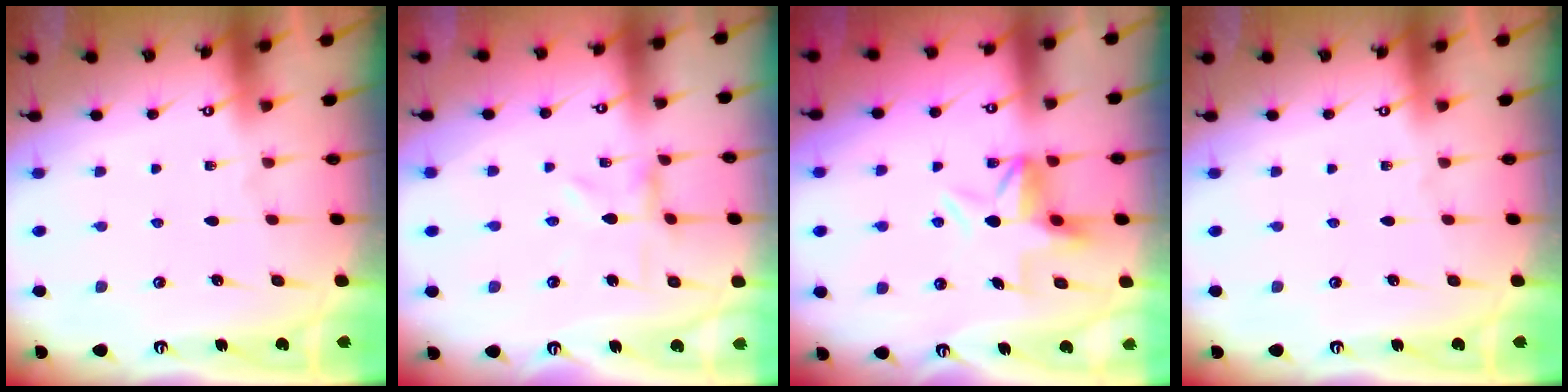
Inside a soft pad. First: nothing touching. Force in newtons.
{"total": 1.8, "press": 1.8, "slide": 0.3}
{"total": 6.3, "press": 6.3, "slide": 0.3}
{"total": 0.0}